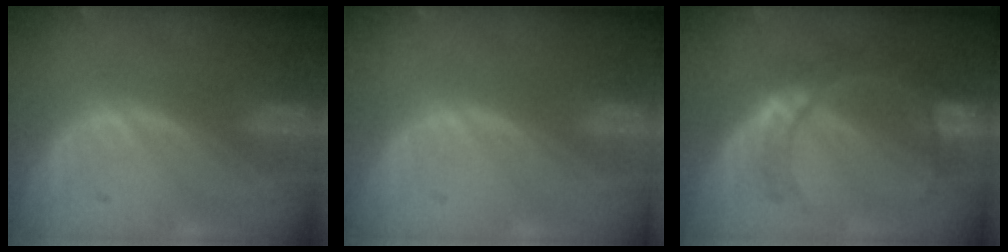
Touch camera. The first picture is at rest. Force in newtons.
{"total": 0.0}
{"total": 7.1, "press": 6.5, "slide": 2.9}